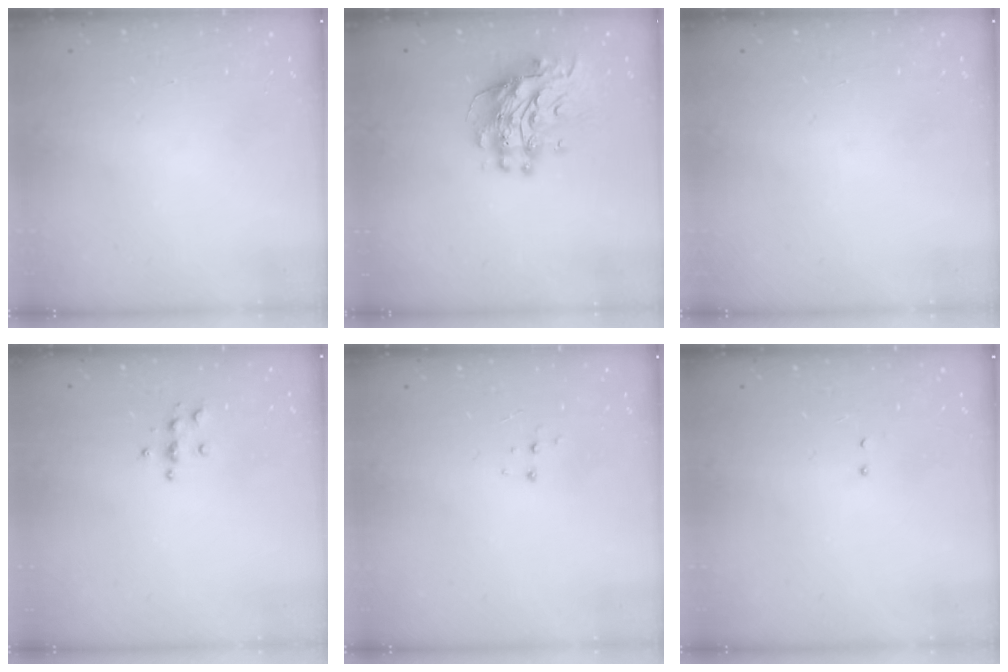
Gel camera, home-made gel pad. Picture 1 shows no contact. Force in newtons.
{"total": 12.5, "press": 12.5, "slide": 1.1}
{"total": 0.0}
{"total": 4.0, "press": 3.9, "slide": 0.4}
{"total": 3.8, "press": 3.8, "slide": 0.3}
{"total": 2.1, "press": 2.0, "slide": 0.6}